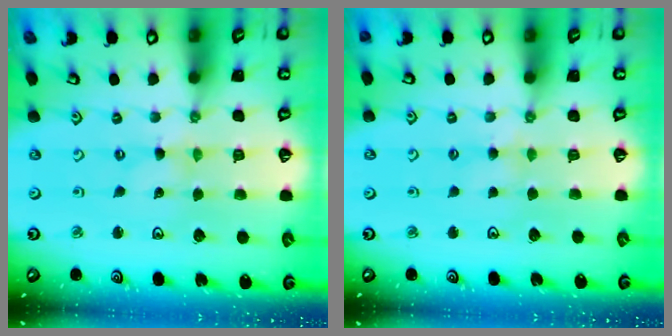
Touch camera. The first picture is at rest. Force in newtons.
{"total": 2.8, "press": 2.8, "slide": 0.5}